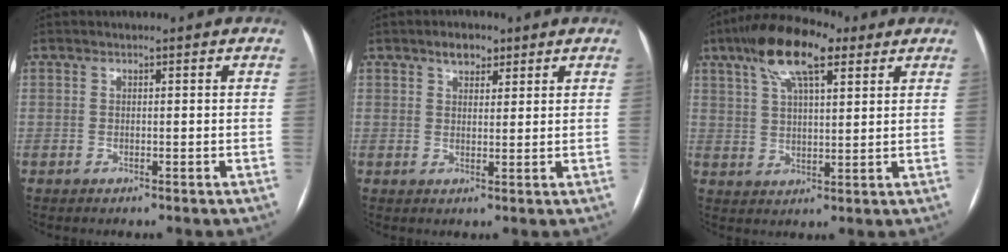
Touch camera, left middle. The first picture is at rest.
{"total": 3.1, "force": [2.1, 1.7, 1.4], "torque": [-0.025, 0.007, 0.035]}
{"total": 12.3, "force": [7.0, 3.8, 9.4], "torque": [-0.175, 0.030, 0.123]}